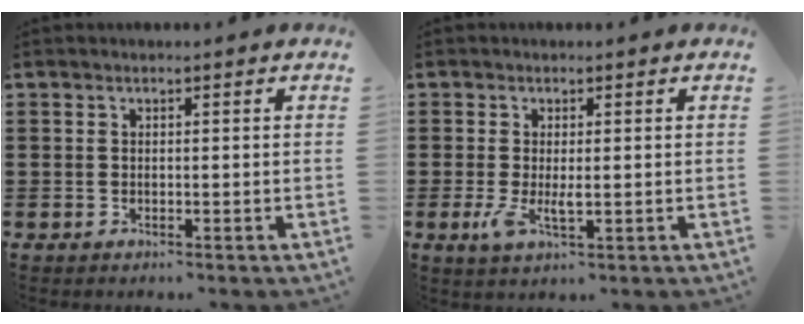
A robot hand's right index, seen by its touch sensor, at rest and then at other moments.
{"total": 3.2, "force": [-0.4, 1.1, 3.0], "torque": [-0.068, -0.006, -0.010]}